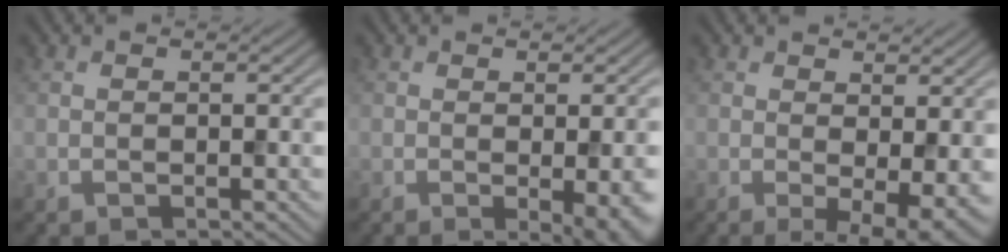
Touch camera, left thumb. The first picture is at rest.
{"total": 6.0, "force": [-1.3, 1.5, 5.6], "torque": [-0.071, -0.012, -0.010]}
{"total": 5.2, "force": [0.0, 1.4, 5.0], "torque": [-0.075, -0.012, 0.007]}